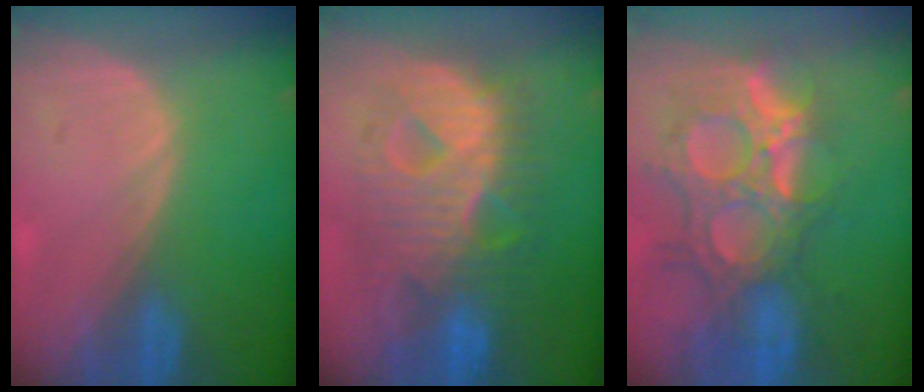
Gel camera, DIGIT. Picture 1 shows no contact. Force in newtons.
{"total": 12.1, "press": 12.0, "slide": 1.3}
{"total": 13.4, "press": 11.4, "slide": 7.0}